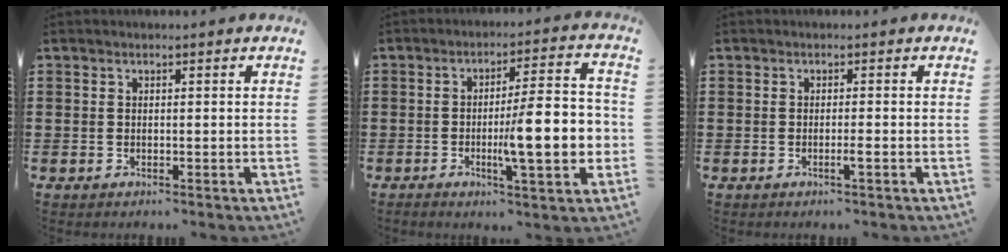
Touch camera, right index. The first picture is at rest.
{"total": 12.7, "force": [-2.1, 2.7, 12.2], "torque": [-0.175, -0.010, -0.041]}
{"total": 1.4, "force": [-0.6, -0.1, 1.2], "torque": [-0.029, -0.008, -0.014]}